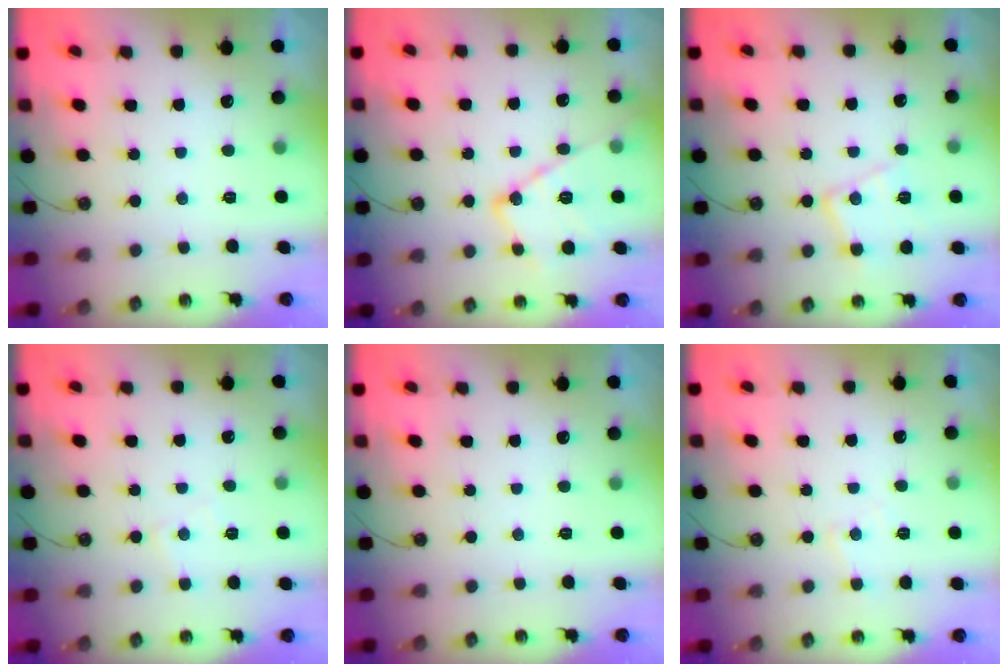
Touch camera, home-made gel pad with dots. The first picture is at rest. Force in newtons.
{"total": 15.4, "press": 15.3, "slide": 1.2}
{"total": 12.8, "press": 12.8, "slide": 0.8}
{"total": 4.7, "press": 4.6, "slide": 0.6}
{"total": 0.0}
{"total": 5.4, "press": 5.3, "slide": 0.6}